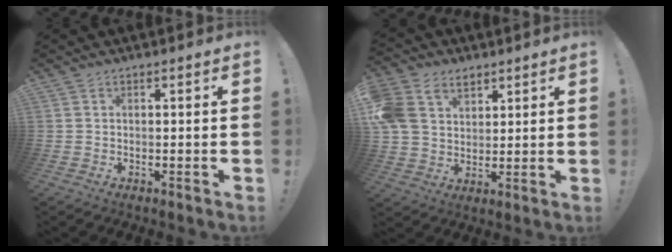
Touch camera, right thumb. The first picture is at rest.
{"total": 13.0, "force": [5.9, 10.0, 5.9], "torque": [-0.119, -0.021, 0.121]}